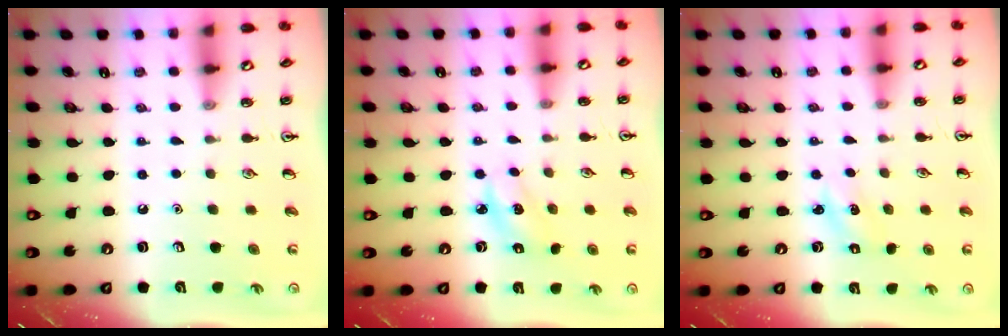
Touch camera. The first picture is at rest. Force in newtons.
{"total": 3.0, "press": 3.0, "slide": 0.5}
{"total": 1.5, "press": 1.4, "slide": 0.4}